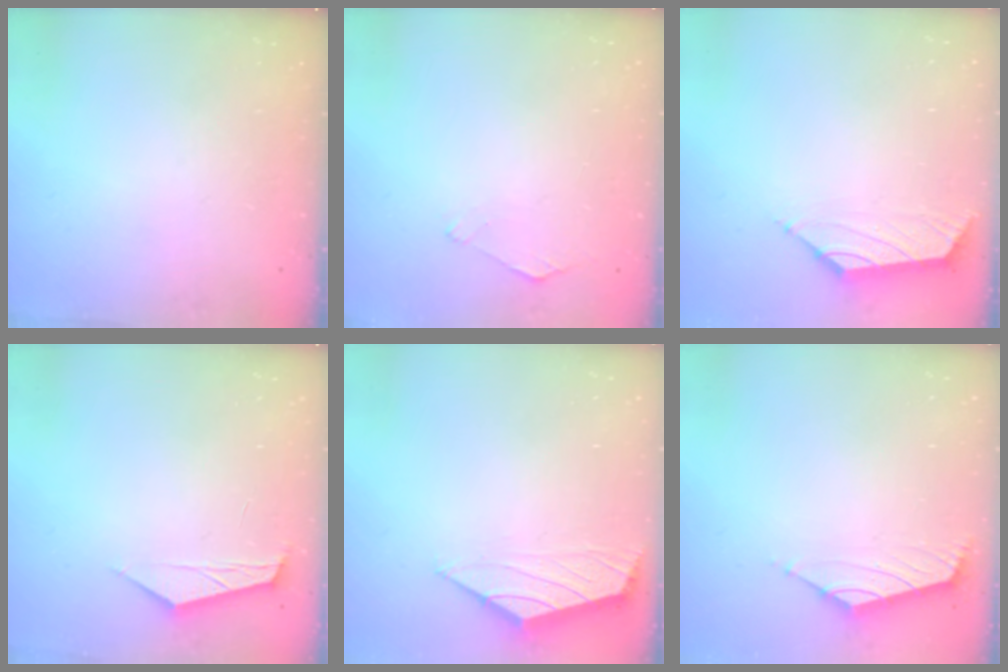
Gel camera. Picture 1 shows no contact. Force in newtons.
{"total": 1.3, "press": 1.2, "slide": 0.3}
{"total": 1.5, "press": 1.4, "slide": 0.6}
{"total": 3.5, "press": 3.4, "slide": 0.4}
{"total": 0.8, "press": 0.6, "slide": 0.6}
{"total": 1.8, "press": 1.6, "slide": 0.7}